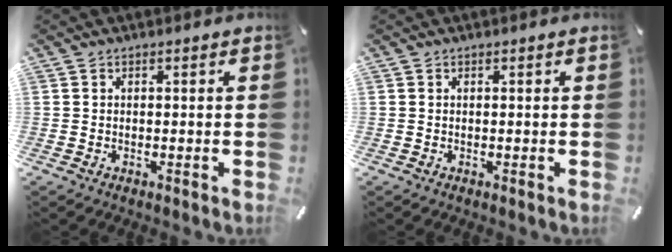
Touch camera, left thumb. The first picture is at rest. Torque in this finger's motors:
{"motor_torque": [0.00, 0.01, -0.01, 0.00, 0.00]}